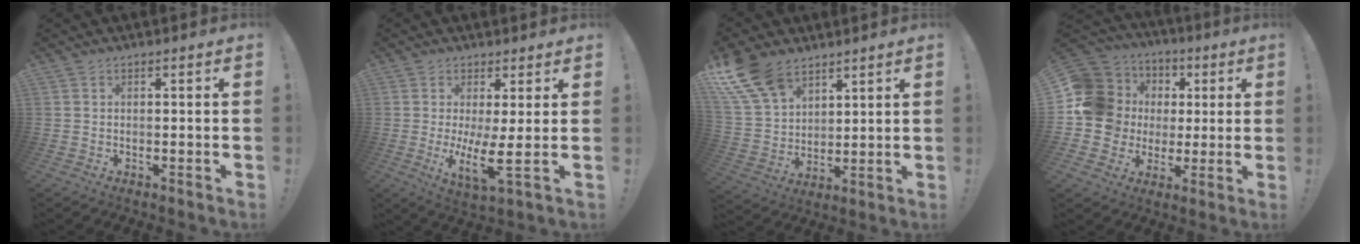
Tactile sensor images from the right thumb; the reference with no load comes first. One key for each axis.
{"total": 8.8, "fx": 0.2, "fy": 0.9, "fz": 8.8, "tx": -0.151, "ty": -0.031, "tz": 0.003}
{"total": 15.6, "fx": 10.0, "fy": 9.2, "fz": 7.6, "tx": -0.165, "ty": -0.057, "tz": 0.193}
{"total": 15.6, "fx": 2.1, "fy": 14.5, "fz": 5.5, "tx": -0.101, "ty": 0.002, "tz": 0.074}